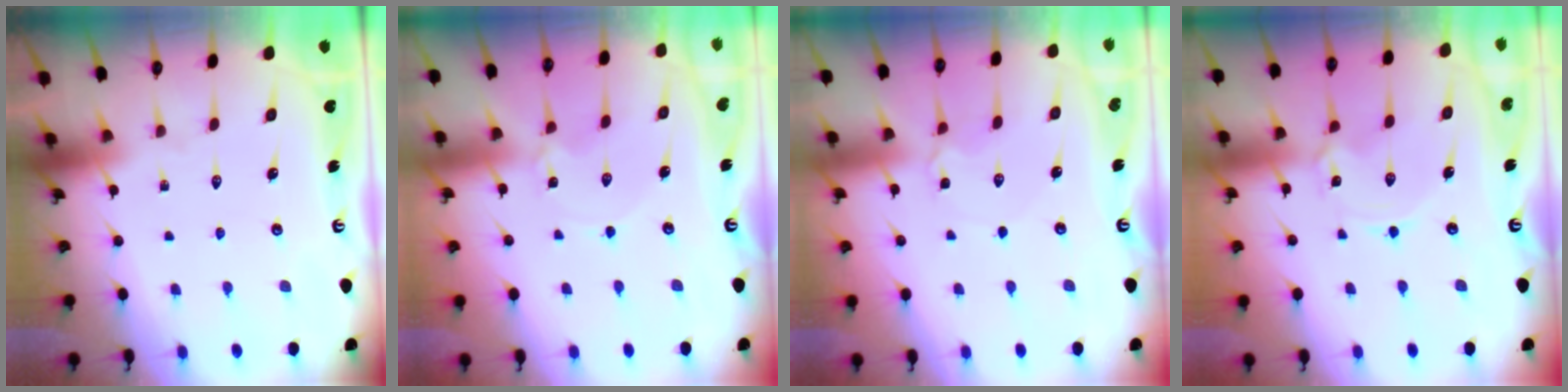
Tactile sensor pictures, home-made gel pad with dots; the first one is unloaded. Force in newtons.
{"total": 2.2, "press": 2.2, "slide": 0.2}
{"total": 3.6, "press": 3.6, "slide": 0.4}
{"total": 1.7, "press": 1.7, "slide": 0.1}